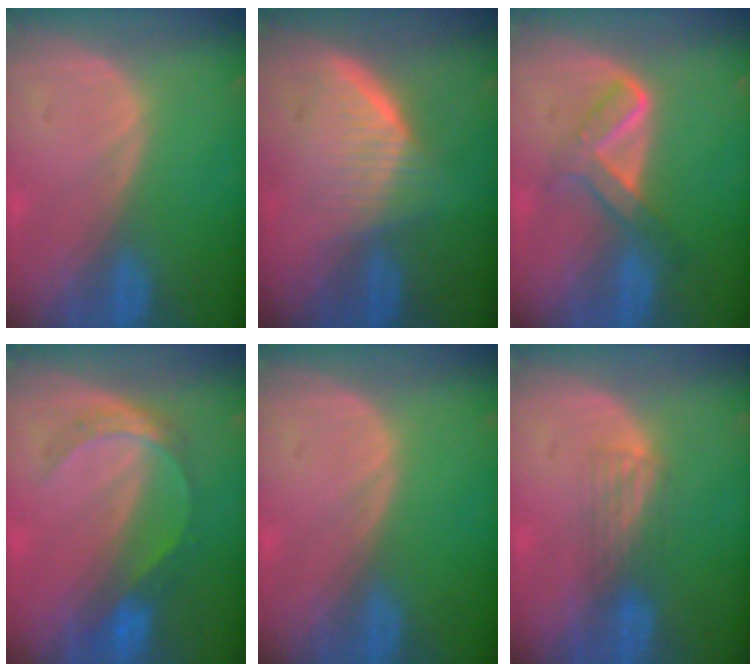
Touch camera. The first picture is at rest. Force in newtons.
{"total": 6.0, "press": 5.7, "slide": 2.1}
{"total": 5.3, "press": 5.2, "slide": 1.1}
{"total": 5.4, "press": 5.0, "slide": 2.1}
{"total": 0.0}
{"total": 2.9, "press": 2.6, "slide": 1.2}